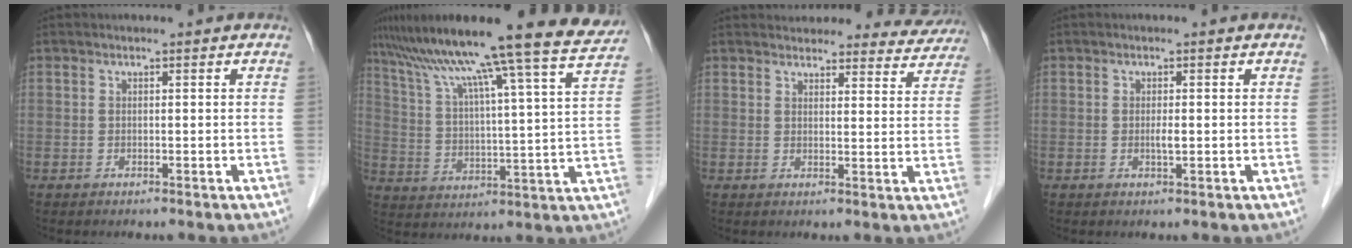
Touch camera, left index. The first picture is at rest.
{"total": 23.6, "force": [20.1, -1.9, 12.2], "torque": [-0.205, -0.029, 0.283]}
{"total": 17.4, "force": [16.7, 4.3, 2.4], "torque": [-0.007, -0.011, 0.181]}
{"total": 1.2, "force": [-0.1, 0.2, 1.2], "torque": [-0.023, -0.001, -0.001]}